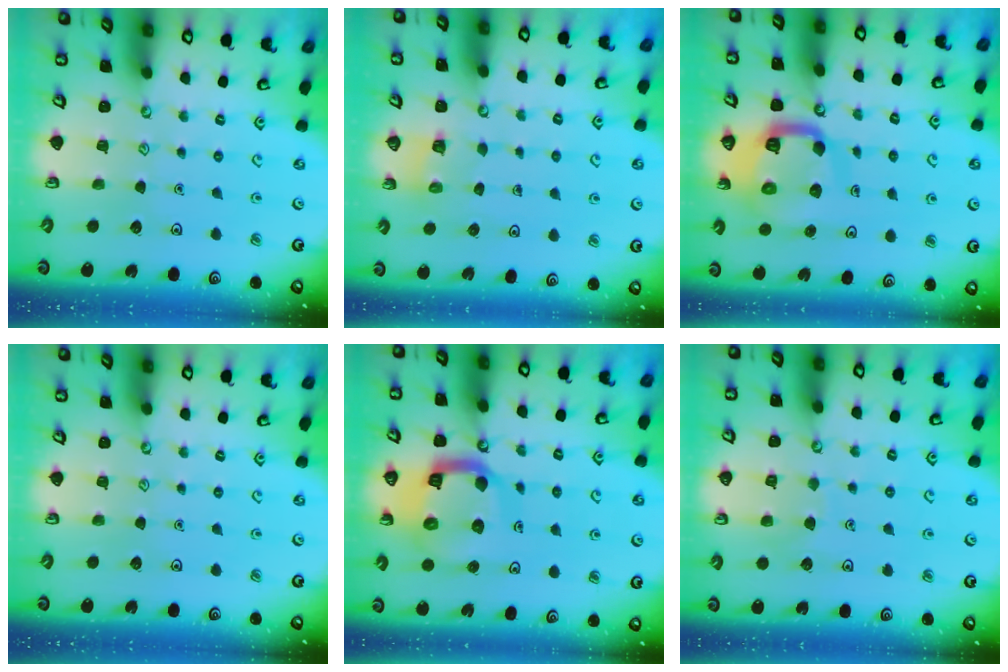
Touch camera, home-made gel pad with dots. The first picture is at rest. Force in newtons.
{"total": 3.7, "press": 3.7, "slide": 0.2}
{"total": 13.0, "press": 13.0, "slide": 1.3}
{"total": 0.0}
{"total": 15.3, "press": 15.2, "slide": 1.8}
{"total": 5.2, "press": 5.2, "slide": 0.5}